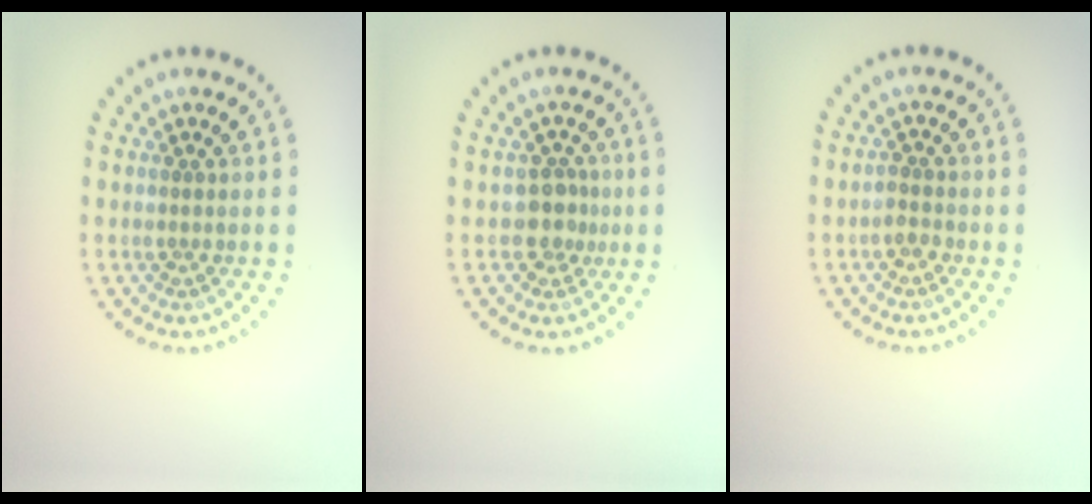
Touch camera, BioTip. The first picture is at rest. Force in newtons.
{"total": 2.1, "press": 1.8, "slide": 1.2}
{"total": 1.1, "press": 0.9, "slide": 0.5}